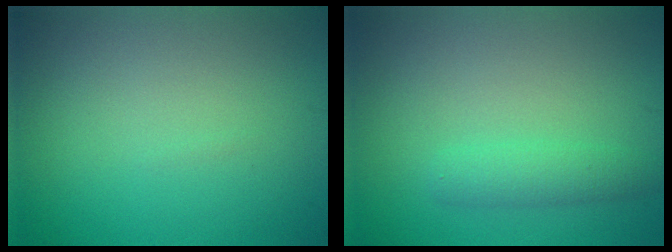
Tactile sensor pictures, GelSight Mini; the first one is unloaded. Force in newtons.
{"total": 2.2, "press": 2.2, "slide": 0.1}